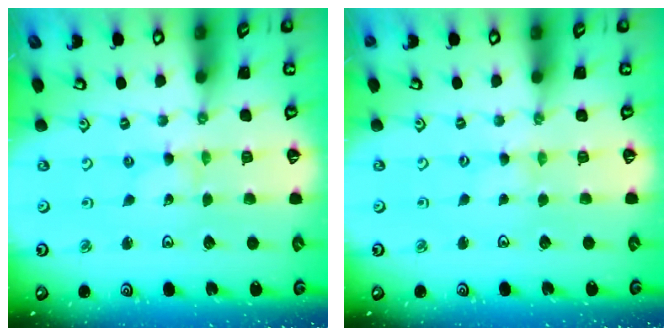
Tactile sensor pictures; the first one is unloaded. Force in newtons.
{"total": 0.0}